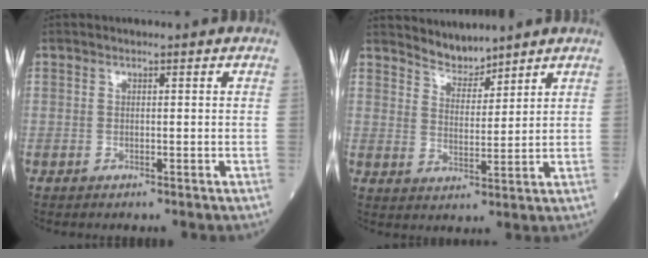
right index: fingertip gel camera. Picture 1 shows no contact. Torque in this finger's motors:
{"motor_torque": [-0.04, 0.16, -0.02, 0.00]}